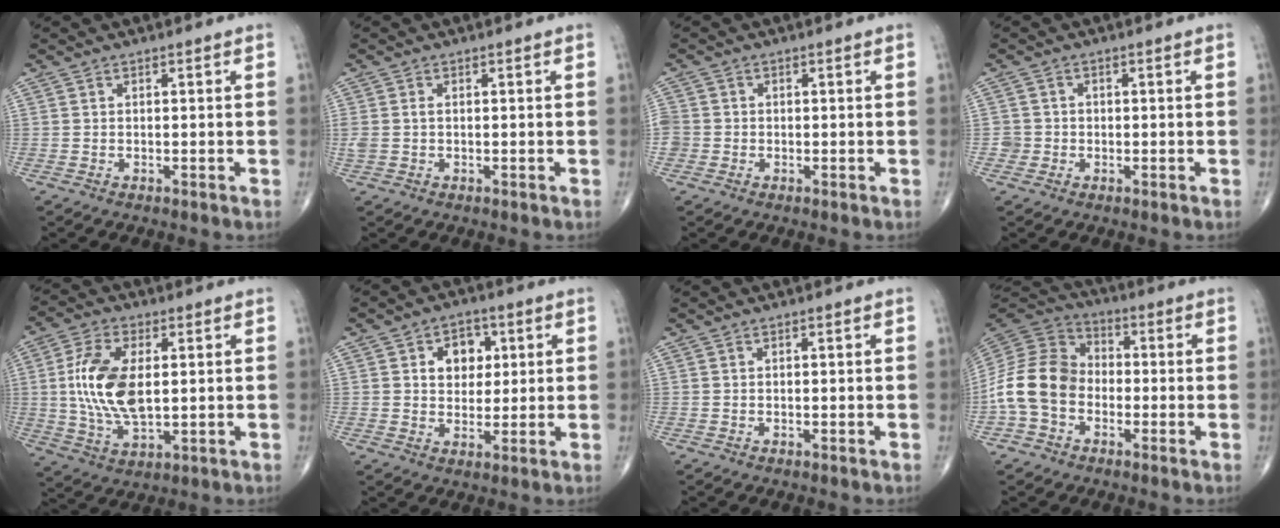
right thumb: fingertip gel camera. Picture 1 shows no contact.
{"total": 2.1, "force": [0.0, 1.4, 1.6], "torque": [-0.052, 0.006, 0.002]}
{"total": 3.1, "force": [-0.7, 2.9, 0.9], "torque": [-0.013, 0.008, -0.016]}
{"total": 2.1, "force": [-0.5, 2.1, -0.1], "torque": [0.017, 0.009, -0.013]}
{"total": 13.5, "force": [1.3, 6.9, 11.5], "torque": [-0.232, -0.005, 0.028]}
{"total": 7.3, "force": [2.0, 5.5, 4.2], "torque": [-0.025, -0.003, 0.028]}
{"total": 0.0}
{"total": 13.7, "force": [-3.1, 10.5, 8.2], "torque": [-0.153, 0.040, -0.071]}